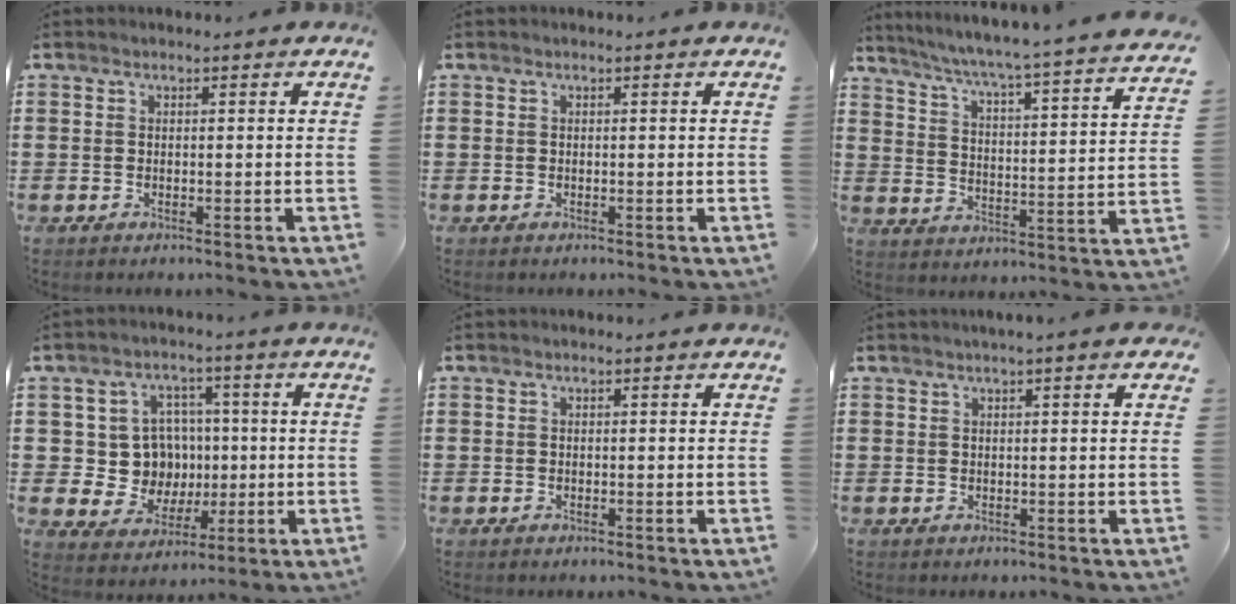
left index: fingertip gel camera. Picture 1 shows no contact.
{"total": 0.0}
{"total": 4.5, "force": [3.8, -1.0, 2.1], "torque": [-0.061, -0.047, 0.051]}
{"total": 8.8, "force": [1.0, 8.2, 3.0], "torque": [-0.068, 0.008, 0.027]}
{"total": 0.0}
{"total": 1.6, "force": [1.0, -0.1, 1.3], "torque": [-0.026, 0.000, 0.018]}